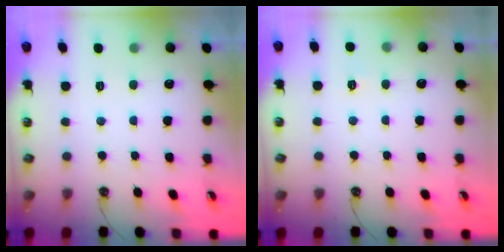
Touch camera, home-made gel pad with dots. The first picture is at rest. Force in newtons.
{"total": 4.2, "press": 4.2, "slide": 0.5}